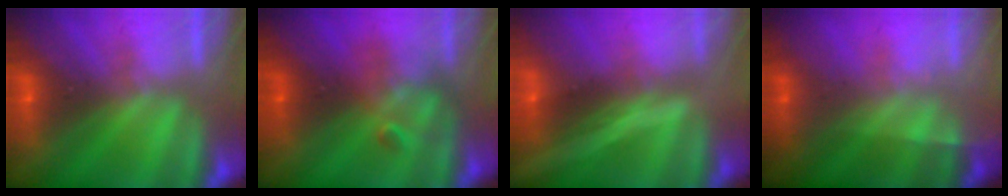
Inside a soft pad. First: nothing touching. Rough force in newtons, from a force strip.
{"total": 2.6}
{"total": 1.9}
{"total": 1.8}